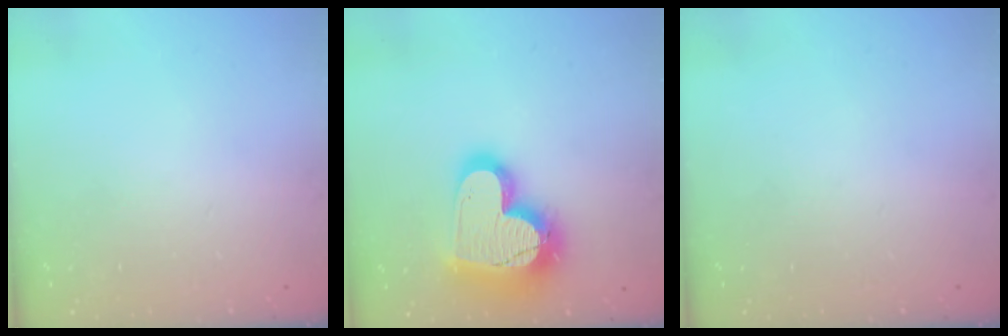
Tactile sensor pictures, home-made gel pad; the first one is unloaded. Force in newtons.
{"total": 21.6, "press": 21.5, "slide": 1.7}
{"total": 0.0}